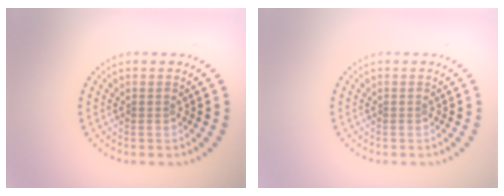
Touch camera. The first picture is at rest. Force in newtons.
{"total": 0.0}